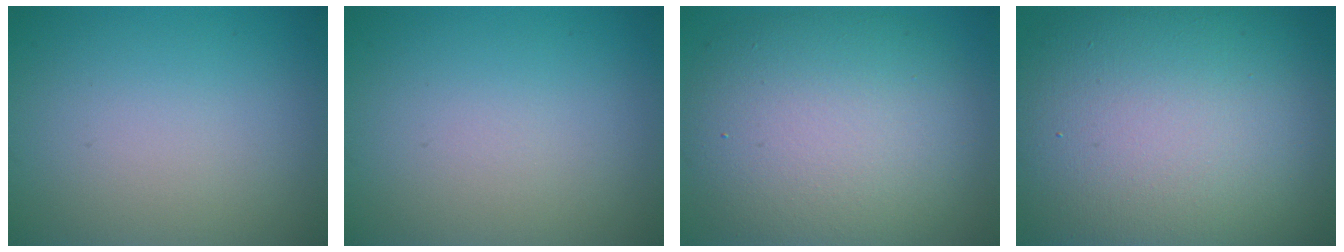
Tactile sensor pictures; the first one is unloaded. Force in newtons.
{"total": 0.0}
{"total": 11.2, "press": 11.2, "slide": 0.9}
{"total": 16.4, "press": 16.4, "slide": 1.5}